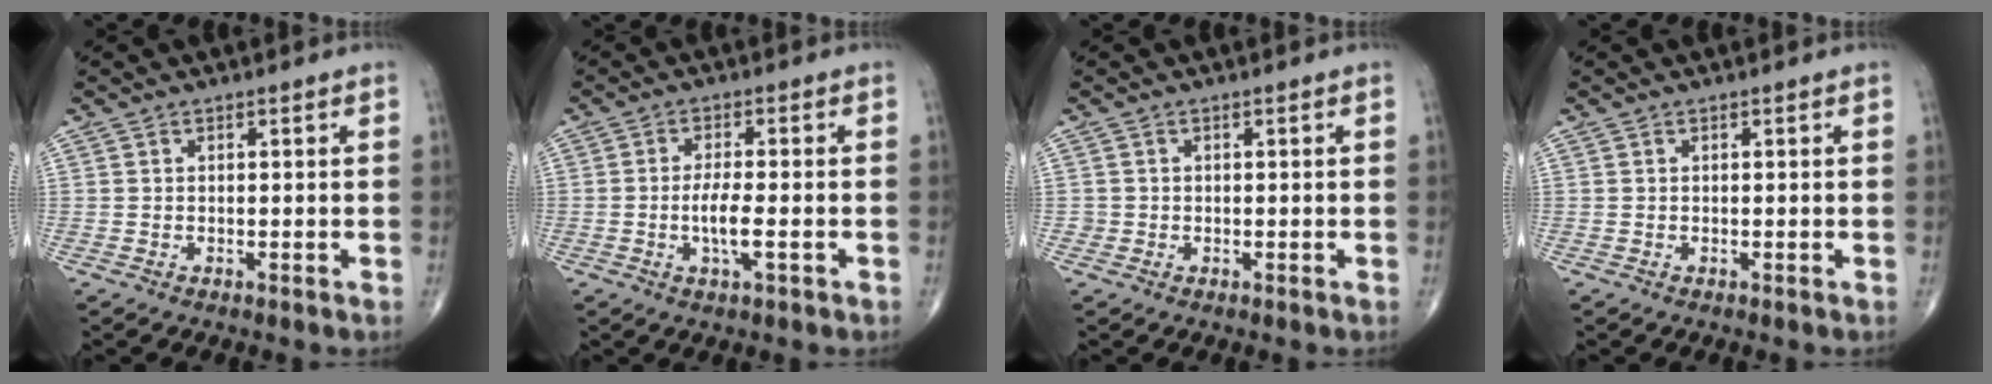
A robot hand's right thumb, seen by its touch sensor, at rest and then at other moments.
{"total": 5.0, "force": [-1.2, 1.3, 4.7], "torque": [-0.092, -0.001, -0.024]}
{"total": 1.0, "force": [-0.2, 1.0, -0.1], "torque": [0.009, 0.006, -0.005]}
{"total": 0.0}